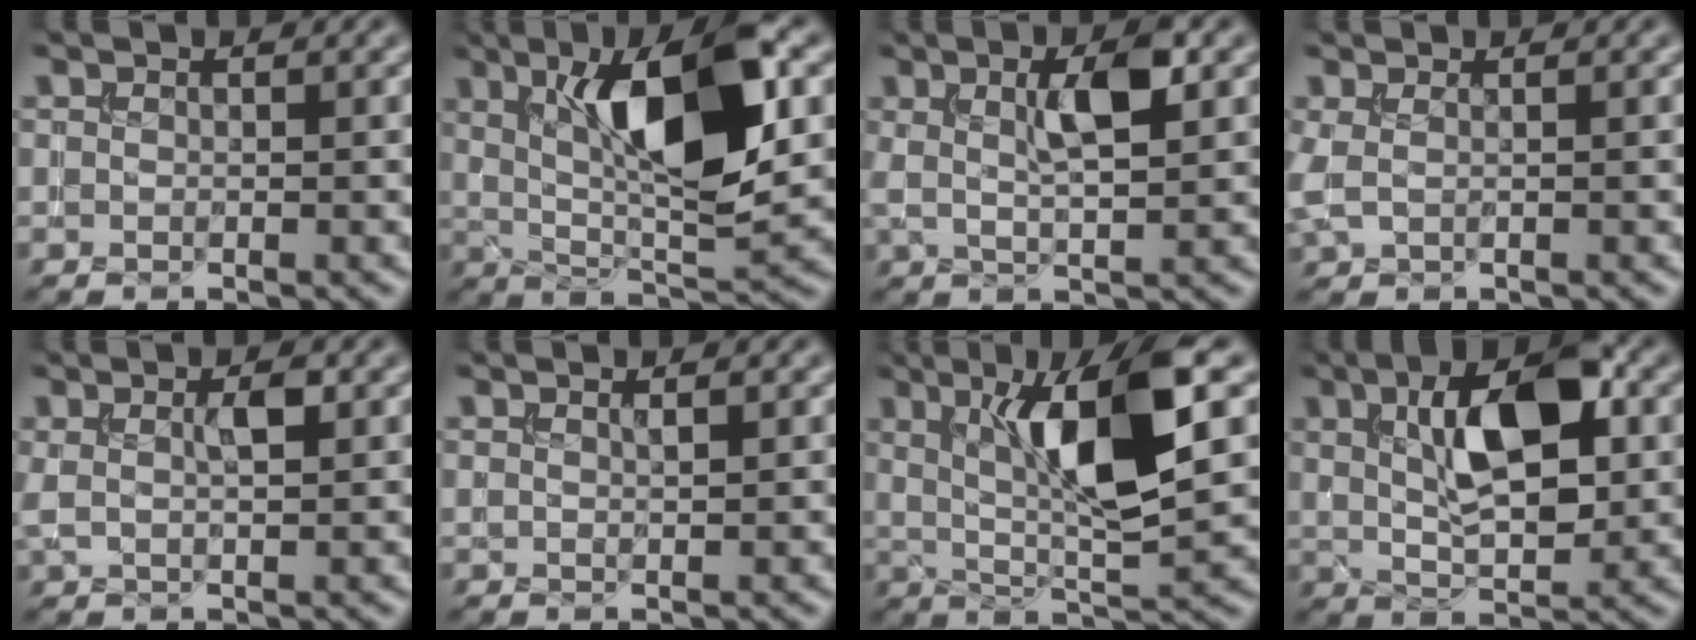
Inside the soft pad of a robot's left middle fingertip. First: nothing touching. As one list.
[{"total": 10.7, "force": [2.7, 3.3, 9.8], "torque": [-0.154, 0.003, 0.046]}, {"total": 4.8, "force": [1.4, 1.2, 4.4], "torque": [-0.080, 0.005, 0.022]}, {"total": 1.4, "force": [0.4, 0.6, 1.2], "torque": [-0.031, 0.005, 0.006]}, {"total": 2.4, "force": [0.8, 0.6, 2.1], "torque": [-0.041, 0.002, 0.012]}, {"total": 1.1, "force": [0.6, 0.2, 0.9], "torque": [-0.012, 0.003, 0.009]}, {"total": 9.2, "force": [2.4, 2.2, 8.7], "torque": [-0.141, -0.001, 0.043]}, {"total": 8.6, "force": [2.4, 3.6, 7.4], "torque": [-0.122, 0.007, 0.040]}]